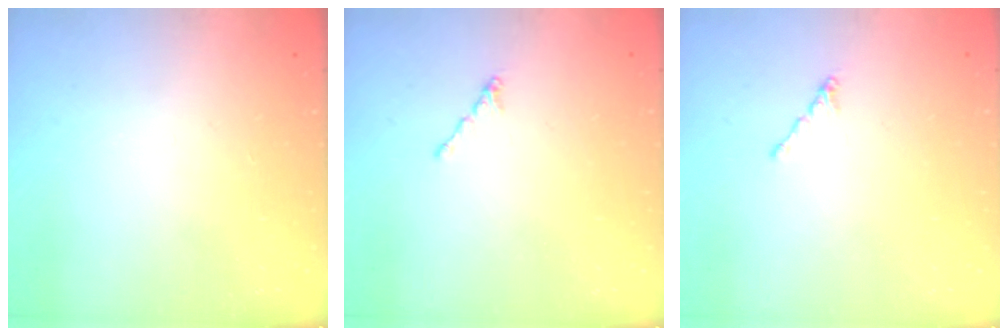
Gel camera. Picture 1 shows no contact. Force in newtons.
{"total": 0.5, "press": 0.4, "slide": 0.3}
{"total": 0.5, "press": 0.4, "slide": 0.3}